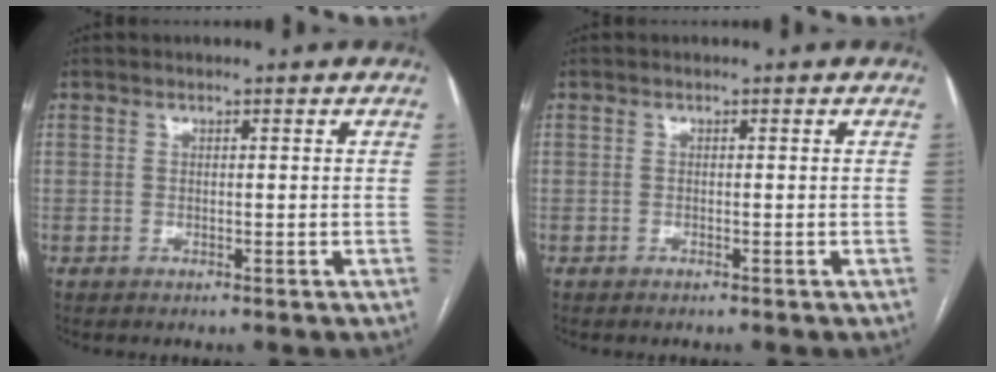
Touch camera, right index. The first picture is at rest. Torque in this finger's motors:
{"motor_torque": [0.00, -0.01, 0.06, 0.01]}